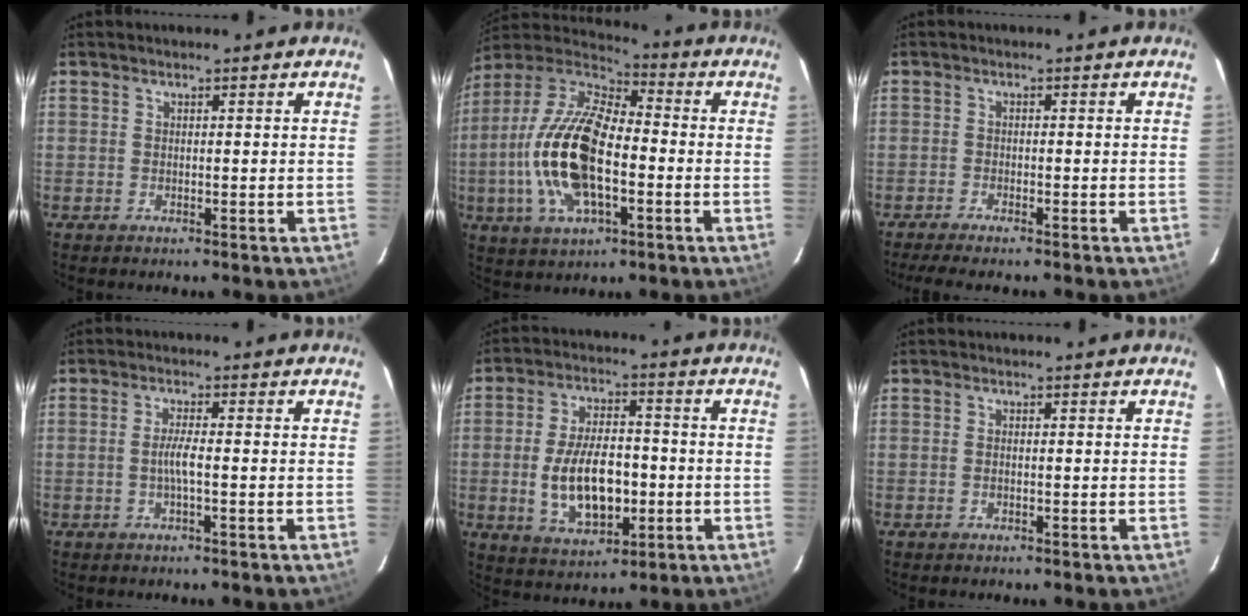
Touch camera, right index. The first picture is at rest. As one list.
[{"total": 20.1, "force": [-3.6, 9.1, 17.6], "torque": [-0.367, -0.002, -0.073]}, {"total": 4.7, "force": [-4.1, 0.2, 2.4], "torque": [-0.057, -0.015, -0.071]}, {"total": 2.7, "force": [-0.7, -0.1, 2.6], "torque": [-0.052, 0.001, -0.015]}, {"total": 12.9, "force": [-2.4, 6.6, 10.9], "torque": [-0.211, -0.002, -0.028]}, {"total": 0.6, "force": [-0.1, 0.2, 0.5], "torque": [-0.012, 0.000, -0.004]}]